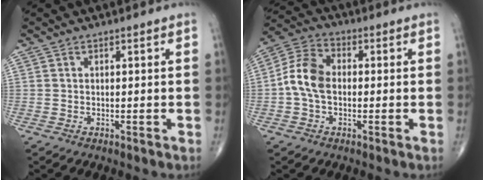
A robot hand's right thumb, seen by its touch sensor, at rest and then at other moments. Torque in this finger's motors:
{"motor_torque": [0.98, 1.29, 0.27, -0.40, 0.11]}